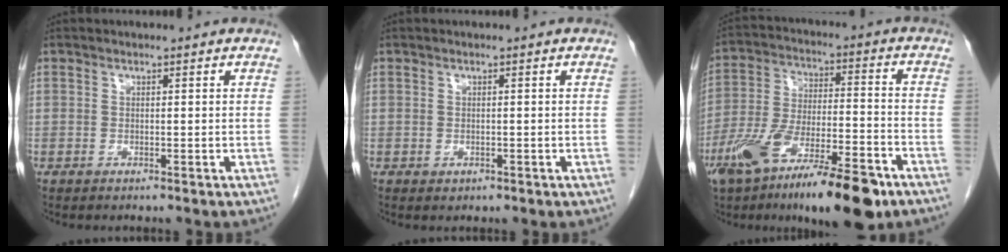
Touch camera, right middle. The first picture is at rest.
{"total": 0.6, "force": [-0.2, 0.5, 0.3], "torque": [-0.007, 0.000, 0.002]}
{"total": 19.1, "force": [-12.0, 3.9, 14.3], "torque": [-0.232, -0.025, -0.208]}